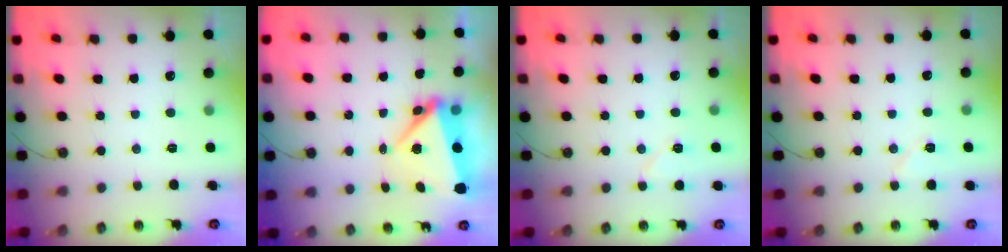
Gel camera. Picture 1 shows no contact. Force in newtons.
{"total": 6.7, "press": 6.6, "slide": 1.1}
{"total": 5.7, "press": 5.6, "slide": 1.4}
{"total": 6.1, "press": 5.6, "slide": 2.5}